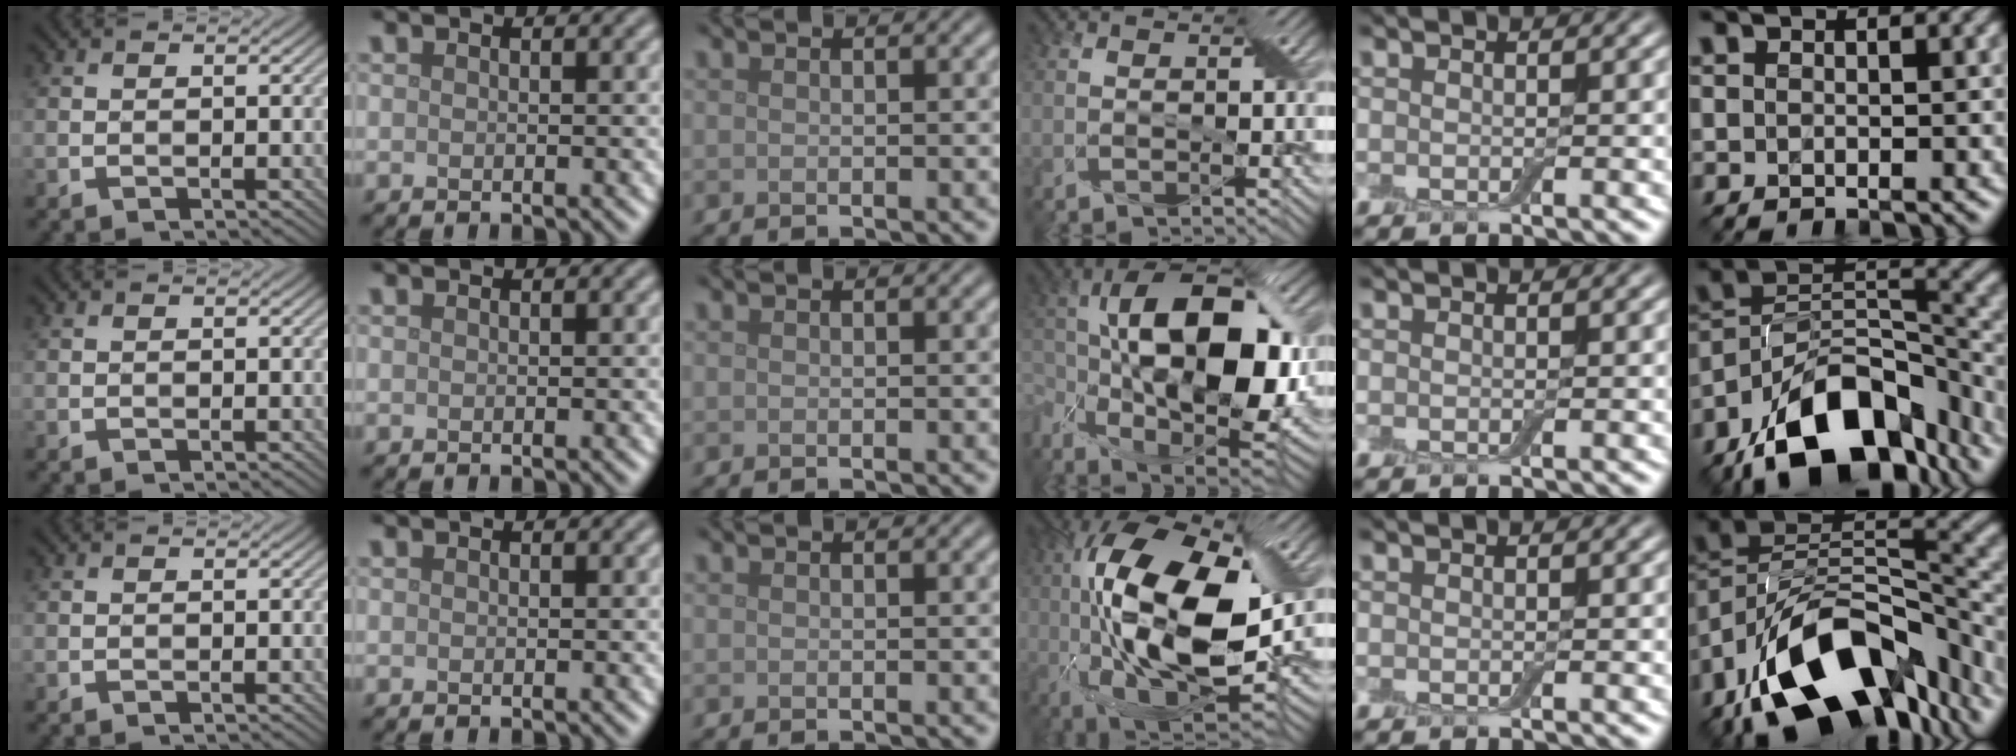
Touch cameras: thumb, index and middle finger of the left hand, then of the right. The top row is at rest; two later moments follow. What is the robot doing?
{"motion": "open", "object": "airpods case & airpods"}